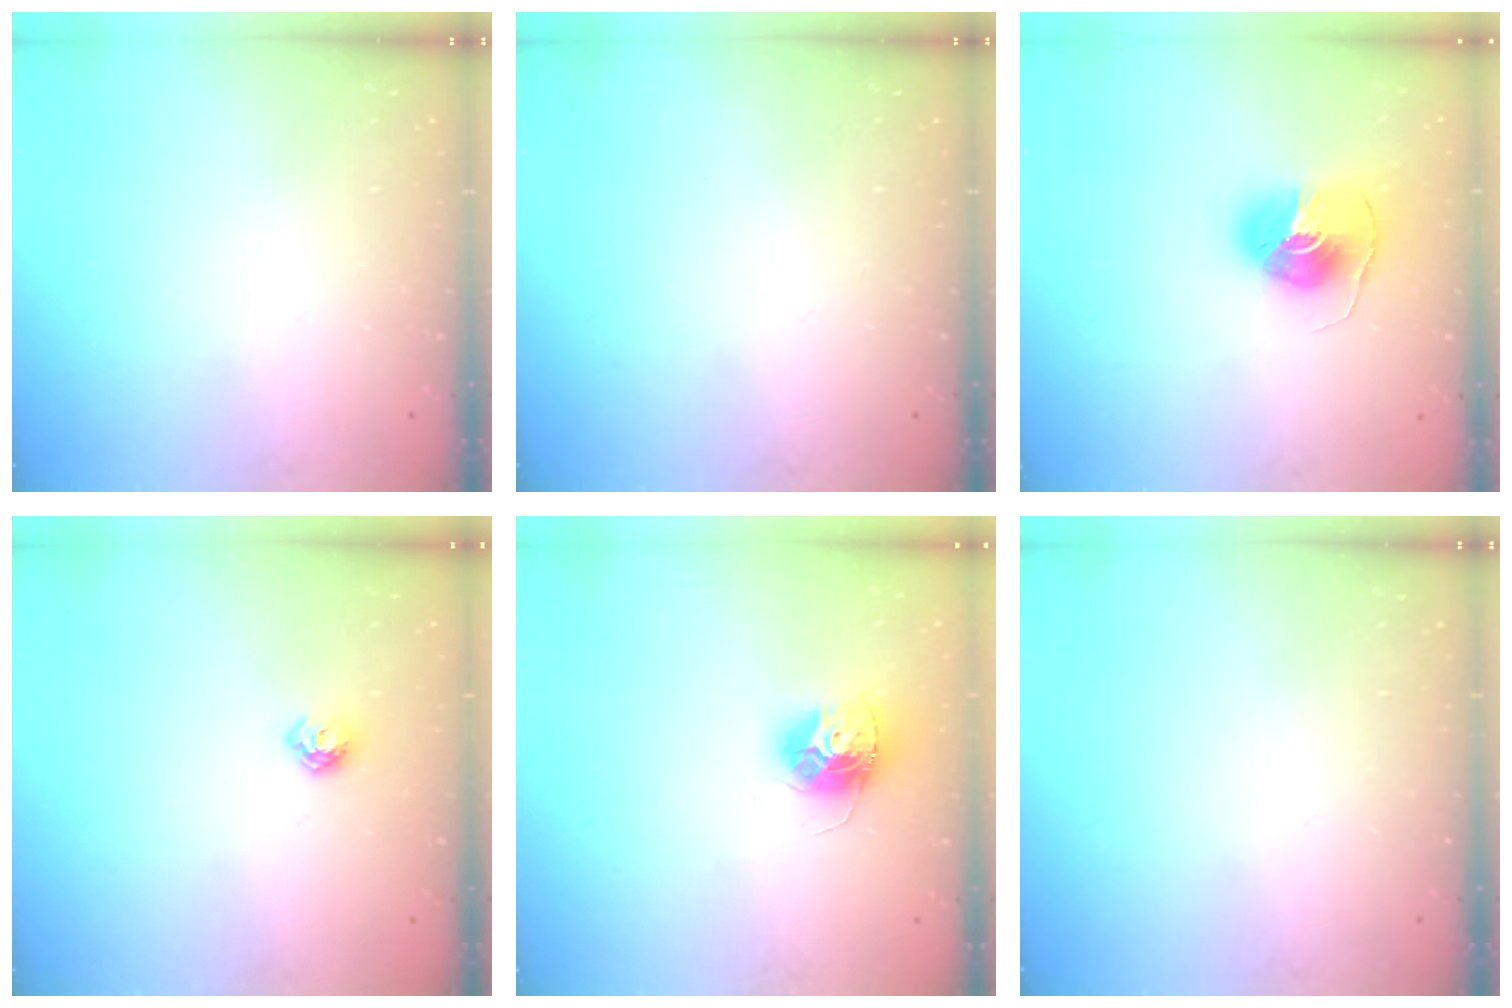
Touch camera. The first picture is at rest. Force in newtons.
{"total": 0.0}
{"total": 8.7, "press": 8.7, "slide": 0.6}
{"total": 6.8, "press": 6.7, "slide": 1.0}
{"total": 11.1, "press": 11.1, "slide": 0.5}
{"total": 0.0}